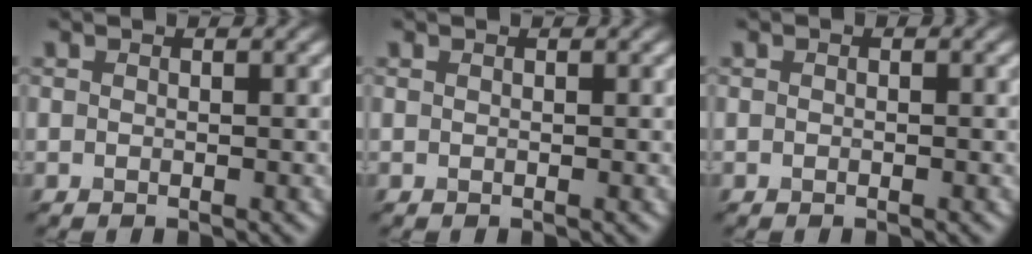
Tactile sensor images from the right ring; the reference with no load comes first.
{"total": 0.0}
{"total": 0.0}